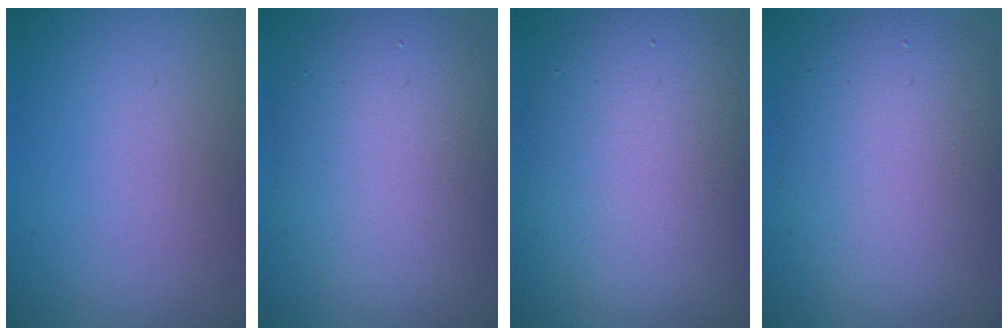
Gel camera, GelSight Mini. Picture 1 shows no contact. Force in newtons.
{"total": 8.0, "press": 8.0, "slide": 0.5}
{"total": 10.2, "press": 10.2, "slide": 0.5}
{"total": 7.8, "press": 7.8, "slide": 0.3}